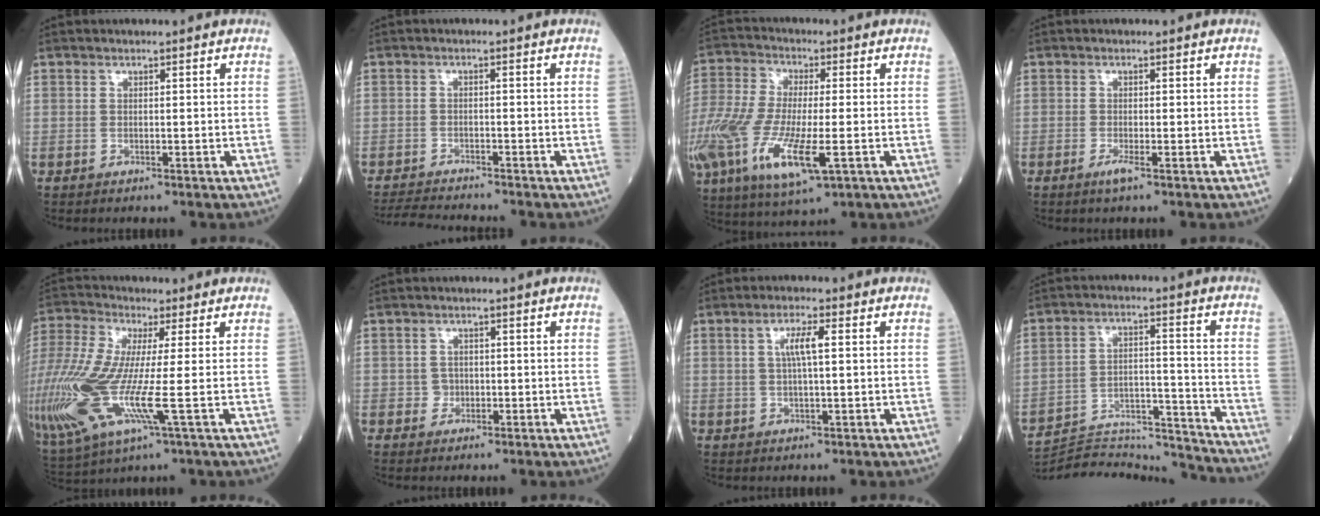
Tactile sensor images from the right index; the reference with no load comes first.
{"total": 4.8, "force": [-4.7, -0.1, 0.9], "torque": [-0.017, -0.022, -0.081]}
{"total": 21.2, "force": [-7.2, 6.4, 18.9], "torque": [-0.467, -0.057, -0.130]}
{"total": 1.6, "force": [-0.9, -0.2, 1.3], "torque": [-0.026, -0.005, -0.018]}
{"total": 23.9, "force": [-4.7, 6.3, 22.6], "torque": [-0.594, -0.044, -0.091]}
{"total": 1.7, "force": [-0.4, 1.5, 0.4], "torque": [-0.003, 0.005, -0.006]}
{"total": 3.8, "force": [0.8, 0.4, 3.7], "torque": [-0.070, 0.005, 0.015]}
{"total": 19.1, "force": [-19.0, -0.2, 2.0], "torque": [-0.038, 0.022, -0.283]}